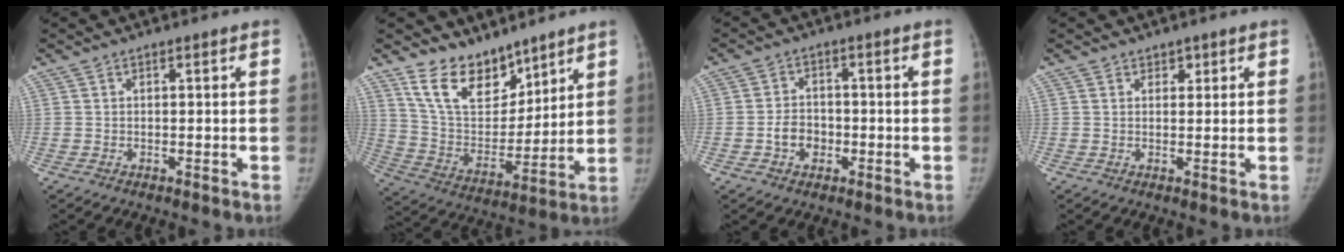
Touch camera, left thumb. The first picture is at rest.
{"total": 14.7, "force": [11.0, 7.7, 6.0], "torque": [-0.064, -0.072, 0.217]}
{"total": 4.8, "force": [-1.5, 3.8, 2.6], "torque": [-0.025, 0.015, -0.030]}
{"total": 1.5, "force": [1.0, 1.0, 0.5], "torque": [0.007, -0.005, 0.013]}